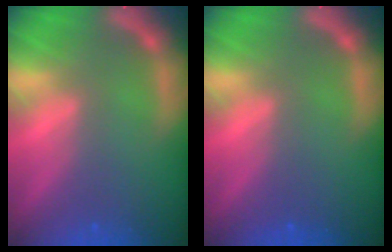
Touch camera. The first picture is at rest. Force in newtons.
{"total": 0.0}